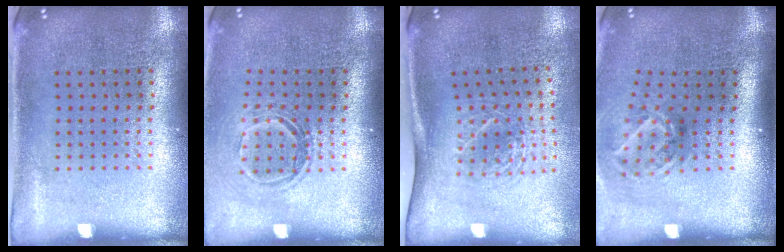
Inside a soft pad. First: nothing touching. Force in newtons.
{"total": 1.5, "press": 1.1, "slide": 1.0}
{"total": 1.8, "press": 1.3, "slide": 1.2}
{"total": 2.0, "press": 1.3, "slide": 1.5}